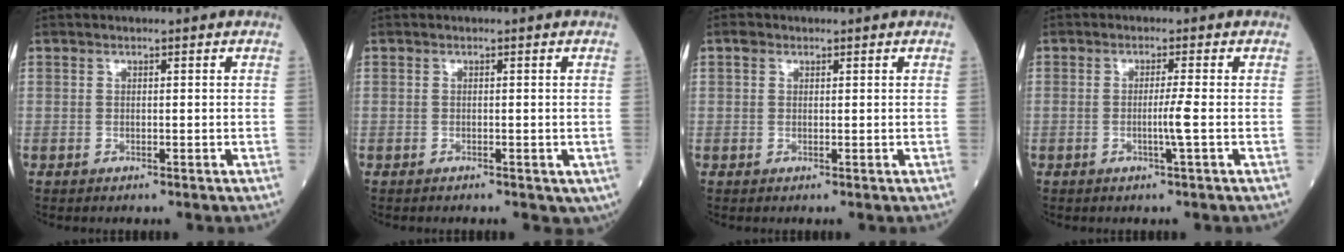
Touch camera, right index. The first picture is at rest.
{"total": 2.3, "force": [-1.2, 1.2, 1.6], "torque": [-0.013, -0.001, -0.016]}
{"total": 1.0, "force": [0.5, 0.8, 0.4], "torque": [-0.008, 0.008, 0.008]}
{"total": 2.4, "force": [-0.5, -0.7, 2.3], "torque": [-0.047, -0.003, -0.008]}